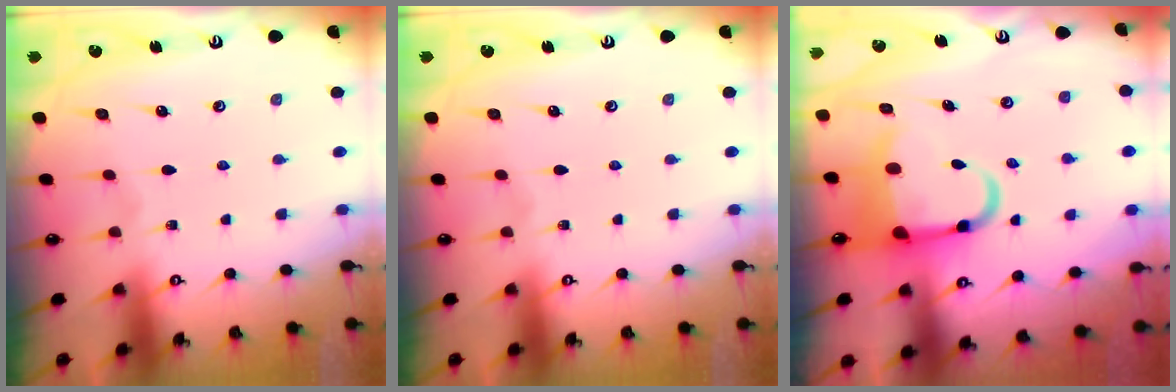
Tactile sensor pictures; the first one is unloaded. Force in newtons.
{"total": 0.0}
{"total": 7.9, "press": 7.7, "slide": 1.8}